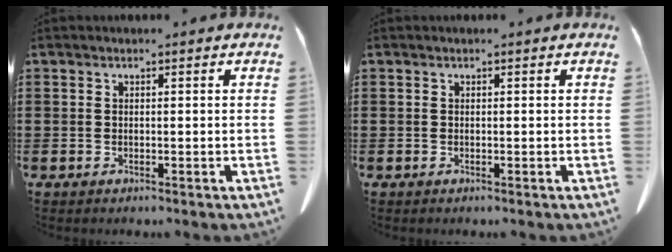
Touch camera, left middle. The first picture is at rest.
{"total": 0.0}